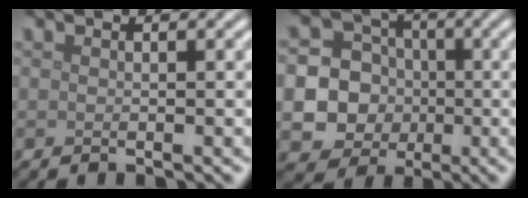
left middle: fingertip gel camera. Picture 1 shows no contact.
{"total": 12.2, "force": [-2.1, 11.6, 3.1], "torque": [-0.086, -0.007, -0.053]}